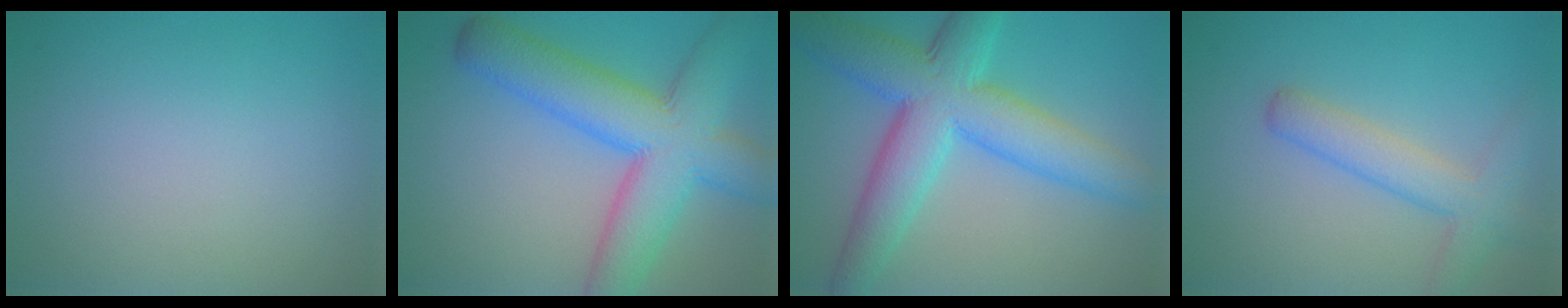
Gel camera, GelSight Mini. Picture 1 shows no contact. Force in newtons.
{"total": 10.1, "press": 10.1, "slide": 0.4}
{"total": 9.3, "press": 9.3, "slide": 0.4}
{"total": 3.8, "press": 3.8, "slide": 0.3}